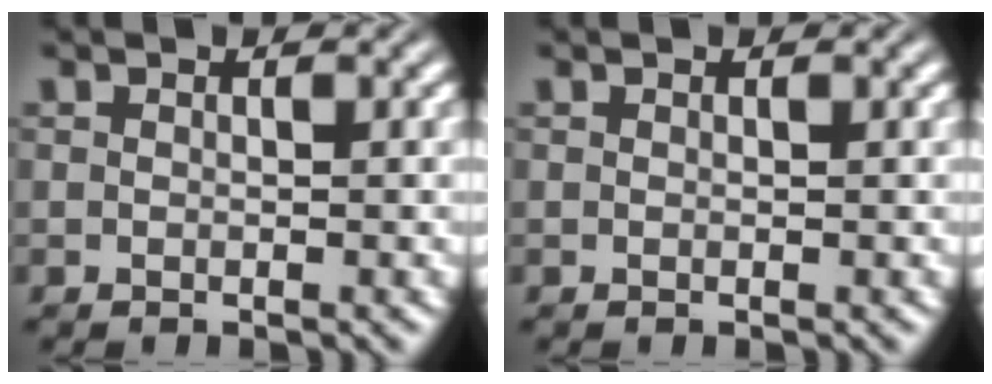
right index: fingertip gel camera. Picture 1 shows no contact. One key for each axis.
{"total": 0.0}